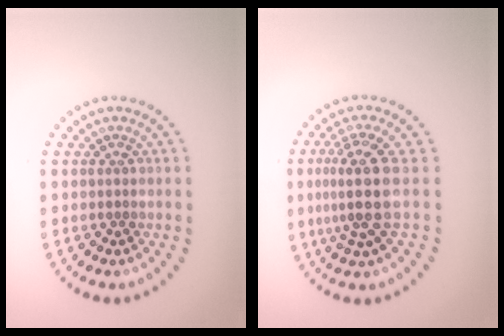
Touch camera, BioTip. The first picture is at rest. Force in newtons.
{"total": 4.2, "press": 3.4, "slide": 2.5}